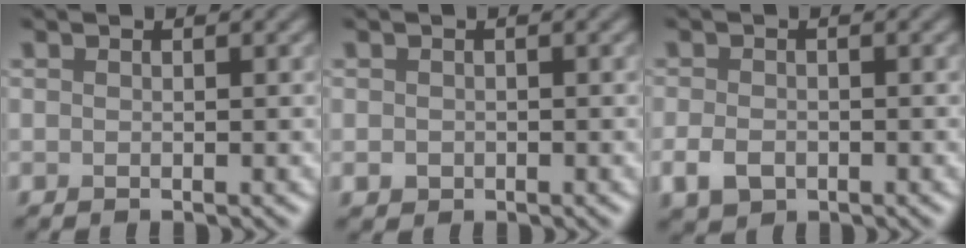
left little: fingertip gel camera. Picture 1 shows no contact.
{"total": 0.9, "force": [-0.2, 0.8, 0.3], "torque": [-0.004, -0.005, -0.005]}
{"total": 2.4, "force": [-1.0, 1.6, 1.4], "torque": [-0.030, -0.007, -0.022]}